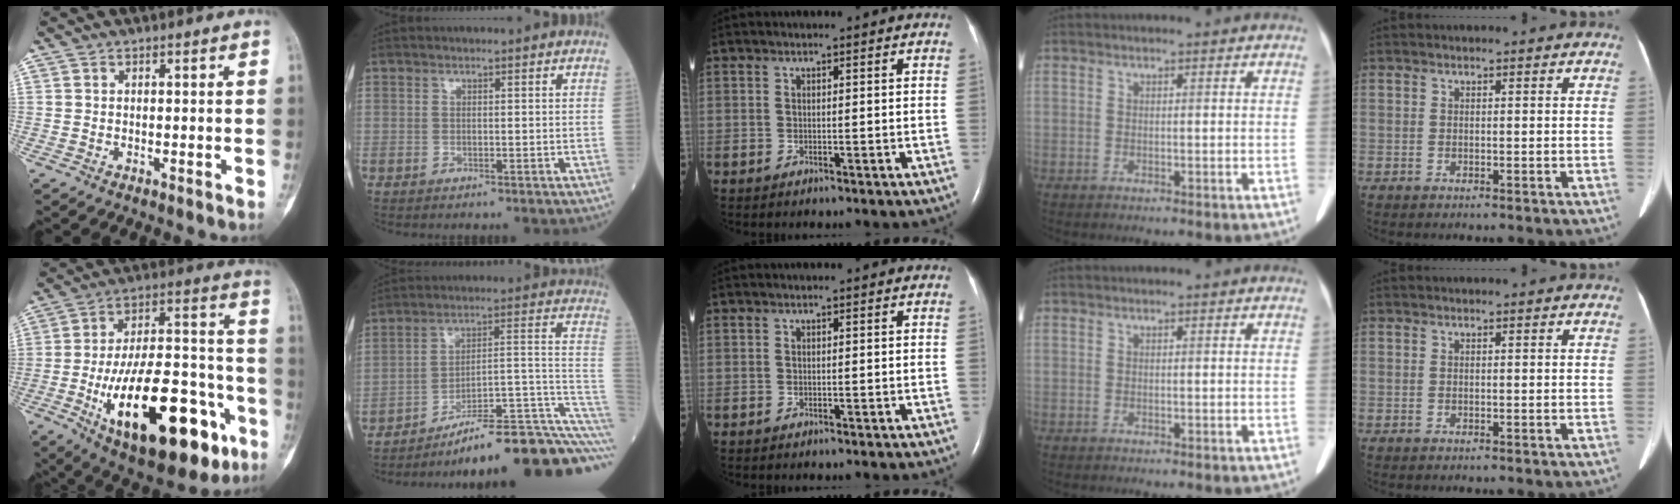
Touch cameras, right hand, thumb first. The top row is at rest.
{"thumb": {"total": 30.1, "force": [-11.9, 12.8, 24.5], "torque": [-0.371, 0.051, -0.168]}, "index": {"total": 18.4, "force": [-13.3, 0.7, 12.7], "torque": [-0.109, 0.054, -0.197]}}